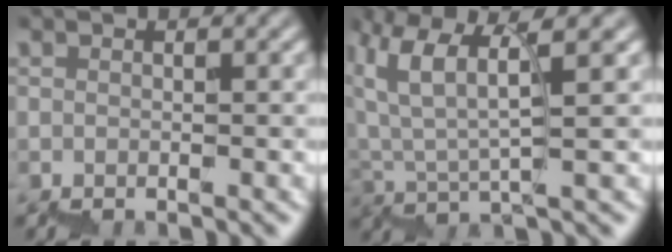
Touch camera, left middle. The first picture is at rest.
{"total": 4.8, "force": [3.7, 0.3, 3.0], "torque": [-0.076, 0.001, 0.072]}